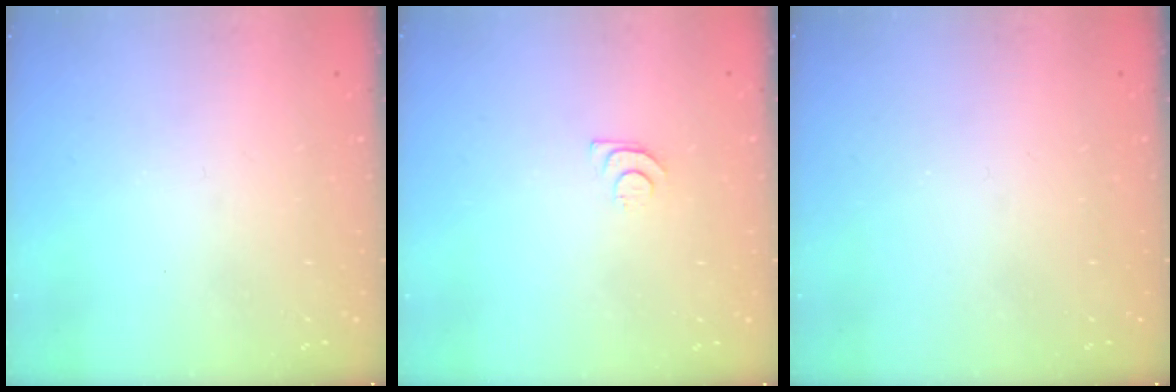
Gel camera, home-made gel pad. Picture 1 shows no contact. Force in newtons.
{"total": 4.1, "press": 4.1, "slide": 0.5}
{"total": 2.2, "press": 2.1, "slide": 0.4}